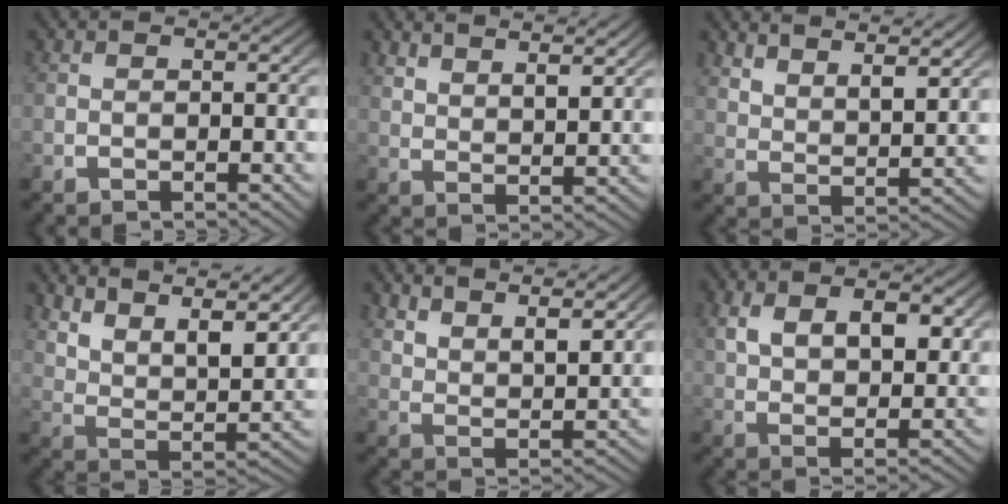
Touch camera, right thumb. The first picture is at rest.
{"total": 3.7, "force": [3.5, 0.4, 1.2], "torque": [-0.020, 0.001, 0.068]}
{"total": 4.6, "force": [4.1, 1.0, 1.9], "torque": [-0.032, -0.004, 0.080]}
{"total": 11.7, "force": [6.1, 6.2, 7.7], "torque": [-0.128, 0.003, 0.094]}
{"total": 5.1, "force": [4.3, 1.4, 2.3], "torque": [-0.038, -0.006, 0.082]}
{"total": 5.3, "force": [1.8, 2.6, 4.2], "torque": [-0.070, -0.003, 0.042]}